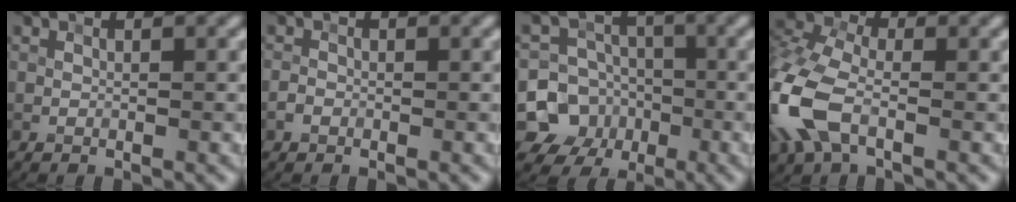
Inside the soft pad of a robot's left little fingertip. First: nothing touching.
{"total": 0.9, "force": [-0.5, 0.7, 0.4], "torque": [-0.007, 0.002, -0.012]}
{"total": 8.7, "force": [-2.9, 8.1, 1.7], "torque": [-0.016, -0.006, -0.078]}
{"total": 8.4, "force": [-2.3, 5.1, 6.3], "torque": [-0.171, 0.000, -0.062]}